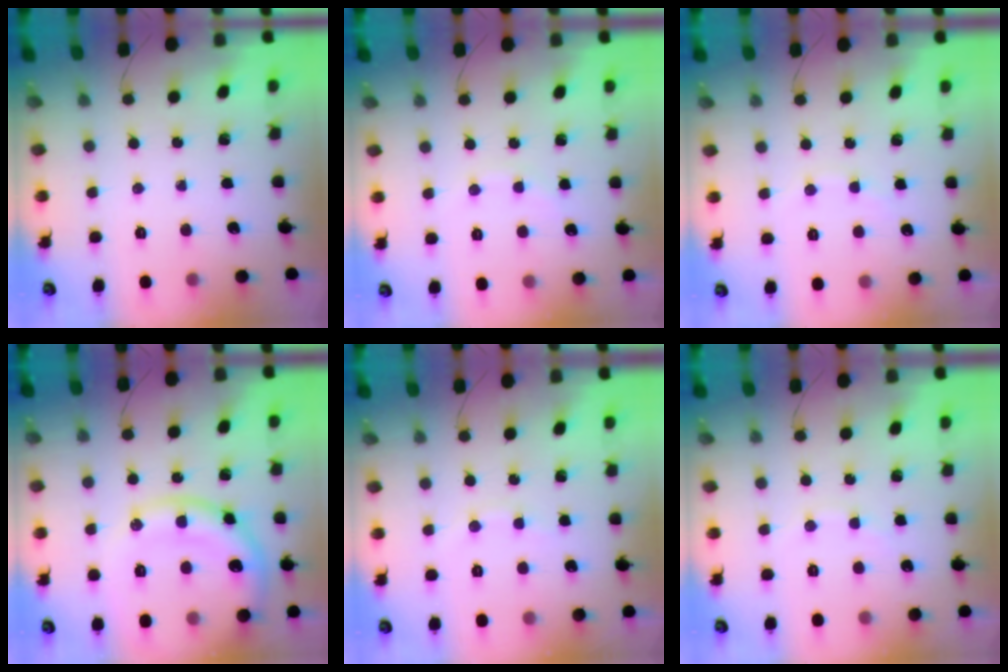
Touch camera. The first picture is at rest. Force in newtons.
{"total": 4.8, "press": 4.7, "slide": 1.1}
{"total": 5.9, "press": 5.8, "slide": 1.2}
{"total": 15.7, "press": 15.6, "slide": 1.9}
{"total": 5.7, "press": 5.6, "slide": 1.0}
{"total": 5.9, "press": 5.8, "slide": 1.2}